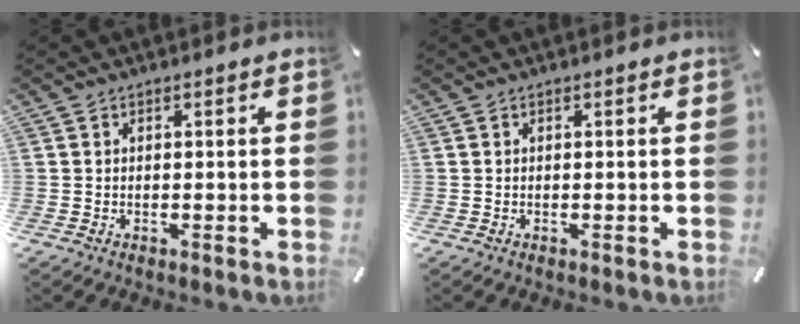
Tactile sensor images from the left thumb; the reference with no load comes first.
{"total": 0.0}